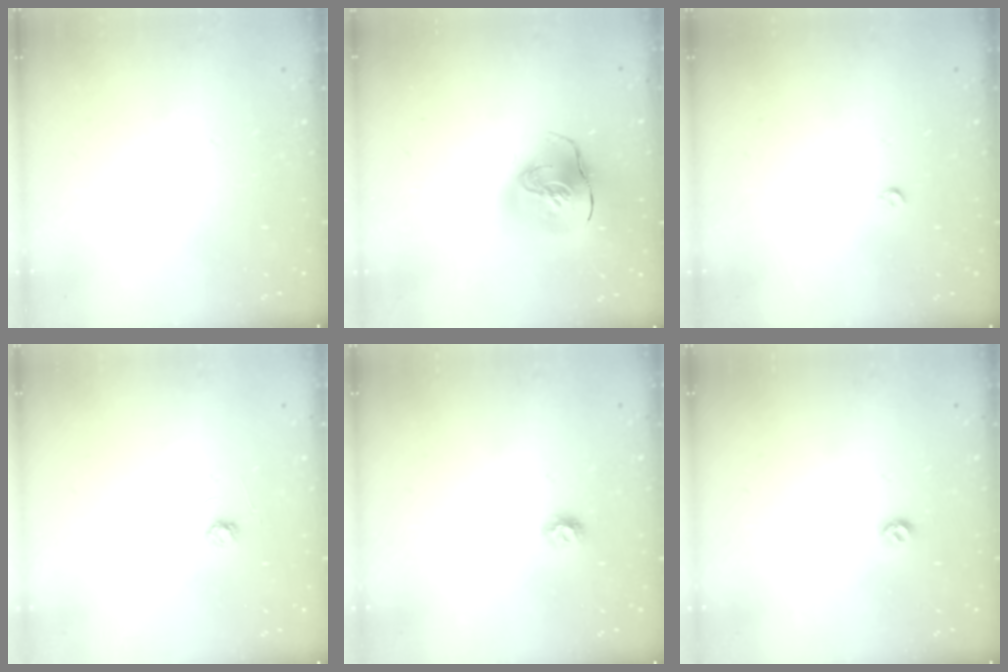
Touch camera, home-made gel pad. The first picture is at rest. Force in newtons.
{"total": 18.1, "press": 17.9, "slide": 2.6}
{"total": 2.8, "press": 2.8, "slide": 0.5}
{"total": 2.6, "press": 2.6, "slide": 0.3}
{"total": 6.0, "press": 5.9, "slide": 0.7}
{"total": 5.3, "press": 5.3, "slide": 0.7}